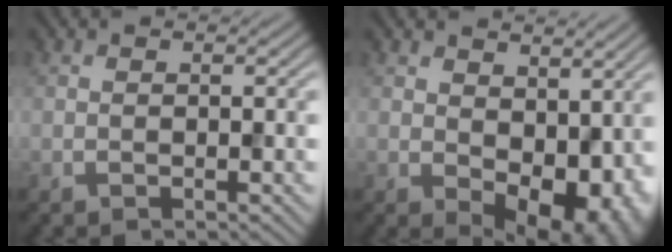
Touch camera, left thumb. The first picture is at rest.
{"total": 9.6, "force": [0.7, 6.2, 7.3], "torque": [-0.110, -0.025, 0.027]}